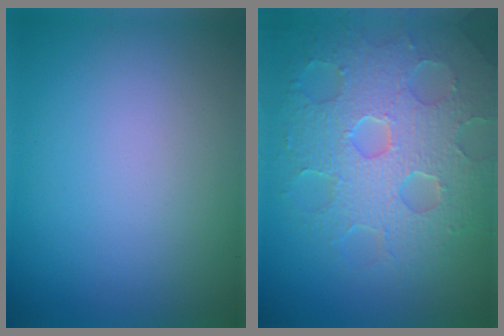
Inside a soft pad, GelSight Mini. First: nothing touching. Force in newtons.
{"total": 8.2, "press": 5.8, "slide": 5.8}